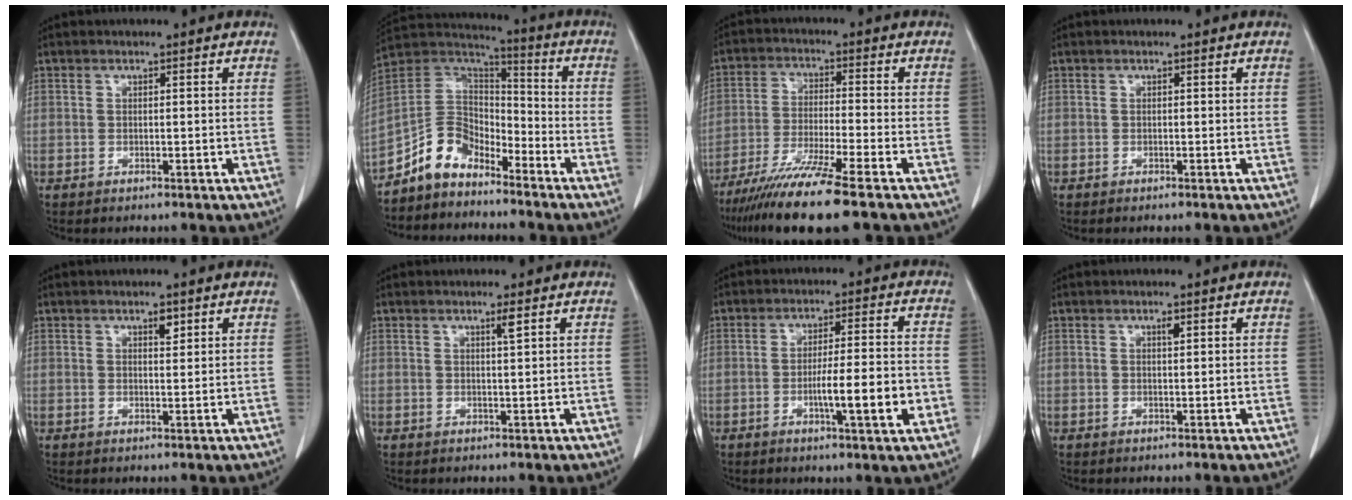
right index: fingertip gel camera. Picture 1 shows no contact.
{"total": 9.4, "force": [-7.1, 5.4, 3.0], "torque": [-0.060, 0.044, -0.140]}
{"total": 11.3, "force": [-8.6, -1.3, 7.2], "torque": [-0.127, -0.037, -0.147]}
{"total": 0.0}
{"total": 1.6, "force": [1.0, 0.5, 1.1], "torque": [-0.017, -0.004, 0.015]}
{"total": 1.3, "force": [0.7, -0.3, 1.0], "torque": [-0.022, -0.005, 0.014]}
{"total": 9.0, "force": [-2.5, 0.4, 8.7], "torque": [-0.134, -0.002, -0.039]}
{"total": 0.8, "force": [0.5, 0.2, 0.6], "torque": [-0.013, -0.002, 0.007]}